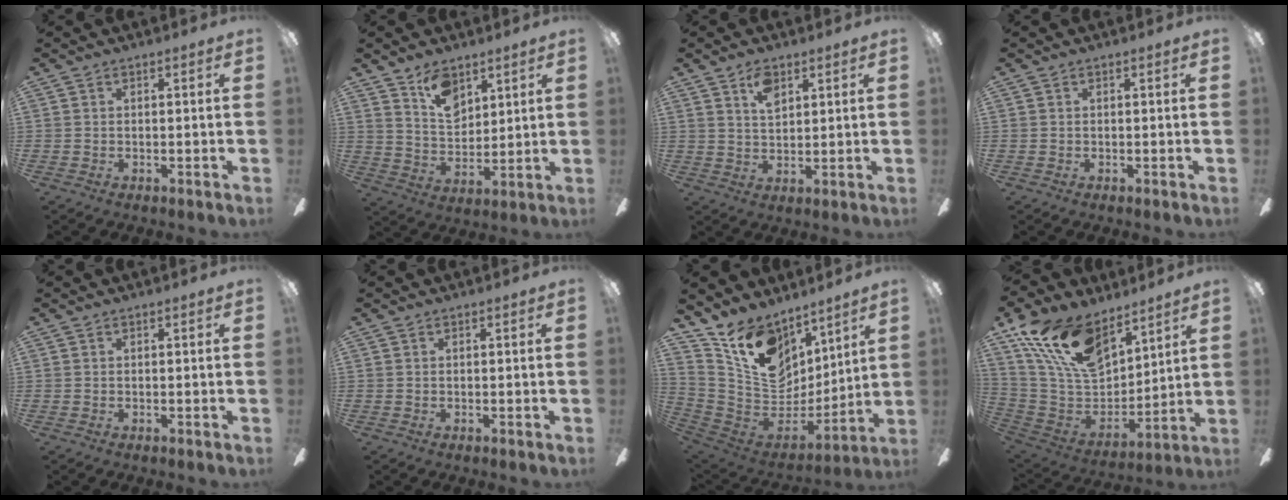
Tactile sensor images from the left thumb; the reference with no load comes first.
{"total": 9.7, "force": [6.5, 5.8, 4.3], "torque": [-0.066, -0.025, 0.118]}
{"total": 5.8, "force": [3.5, 3.1, 3.5], "torque": [-0.053, -0.003, 0.060]}
{"total": 0.0}
{"total": 0.0}
{"total": 0.0}
{"total": 15.8, "force": [10.4, 10.1, 6.2], "torque": [-0.123, -0.074, 0.203]}
{"total": 20.7, "force": [12.9, 11.2, 11.7], "torque": [-0.237, -0.054, 0.240]}